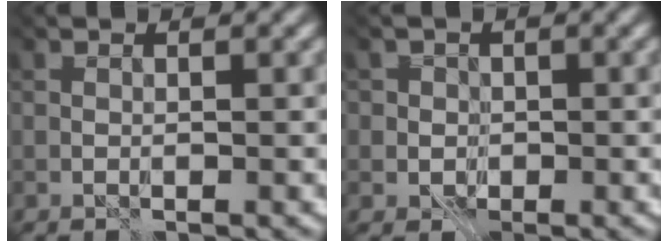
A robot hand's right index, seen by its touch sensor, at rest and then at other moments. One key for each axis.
{"total": 2.0, "fx": 0.7, "fy": 1.9, "fz": 0.2, "tx": 0.021, "ty": 0.010, "tz": -0.002}